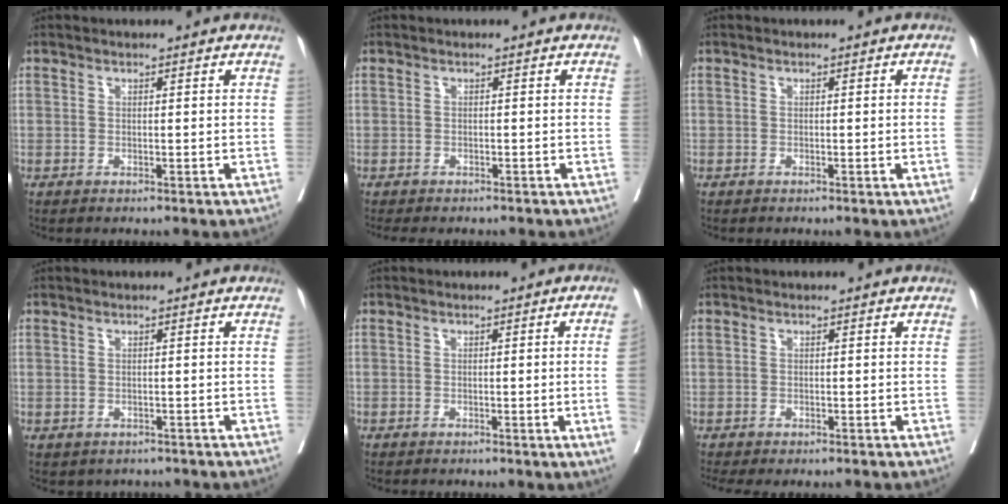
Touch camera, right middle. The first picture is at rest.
{"total": 3.3, "force": [-3.0, 0.5, 1.3], "torque": [-0.012, -0.007, -0.038]}
{"total": 0.7, "force": [-0.2, -0.2, 0.7], "torque": [-0.005, 0.002, -0.002]}
{"total": 2.0, "force": [-1.8, 0.9, 0.2], "torque": [0.002, 0.008, -0.023]}
{"total": 3.3, "force": [-0.7, -1.3, 3.0], "torque": [-0.037, -0.004, -0.010]}
{"total": 2.6, "force": [-2.3, 0.1, 1.2], "torque": [-0.012, -0.006, -0.032]}